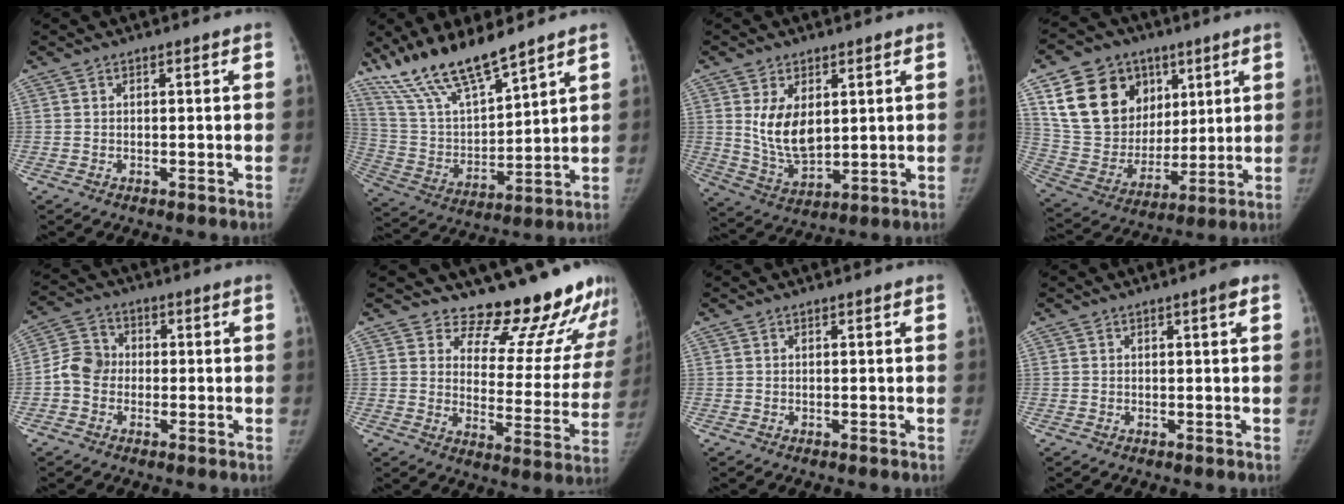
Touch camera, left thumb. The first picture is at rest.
{"total": 16.1, "force": [12.9, 3.8, 8.9], "torque": [-0.147, -0.065, 0.254]}
{"total": 10.0, "force": [2.5, 6.0, 7.6], "torque": [-0.118, -0.025, 0.062]}
{"total": 21.6, "force": [9.1, 16.6, 10.3], "torque": [-0.160, -0.012, 0.178]}
{"total": 6.7, "force": [-1.1, 5.7, 3.3], "torque": [-0.049, 0.022, -0.035]}
{"total": 18.1, "force": [16.6, 6.2, 3.6], "torque": [0.020, -0.156, 0.196]}
{"total": 0.0}
{"total": 1.4, "force": [0.5, 0.2, 1.3], "torque": [-0.021, 0.003, 0.006]}